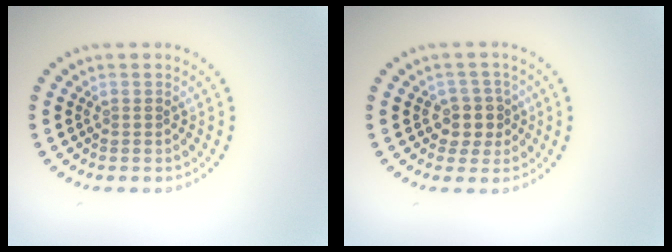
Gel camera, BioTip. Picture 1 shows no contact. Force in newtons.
{"total": 2.5, "press": 2.2, "slide": 1.2}